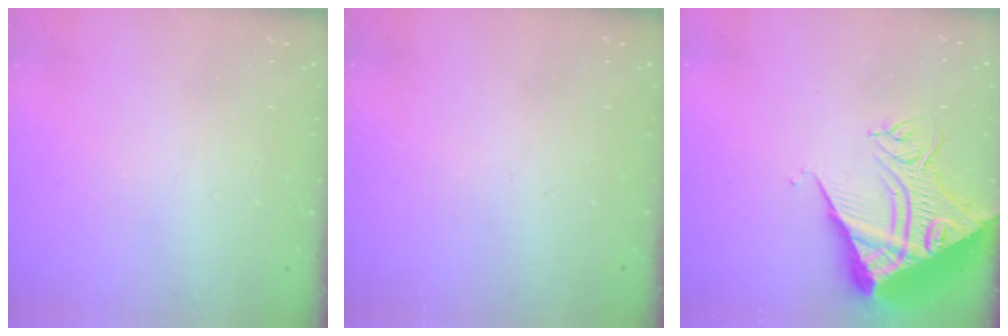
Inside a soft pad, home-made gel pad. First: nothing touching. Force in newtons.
{"total": 0.0}
{"total": 12.0, "press": 11.9, "slide": 0.7}